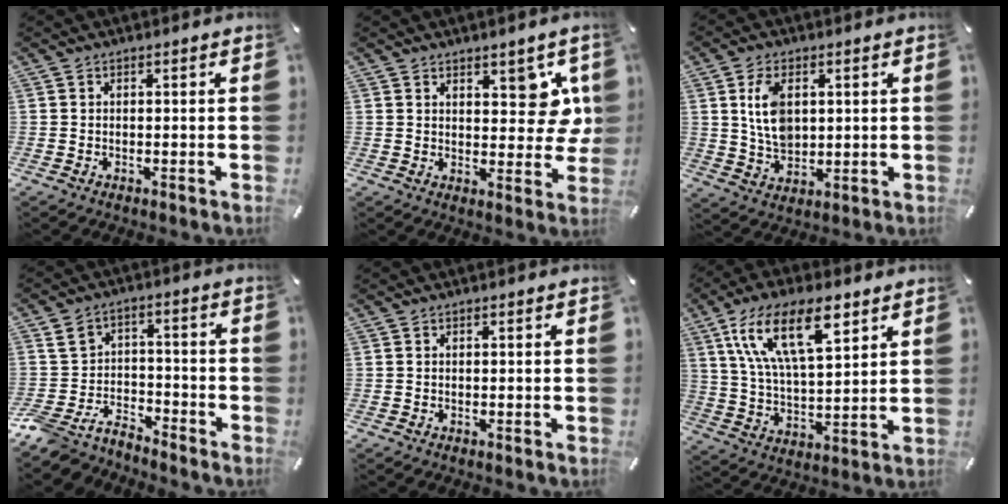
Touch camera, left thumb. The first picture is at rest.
{"total": 8.0, "force": [4.1, 5.1, 4.5], "torque": [-0.029, -0.033, 0.066]}
{"total": 8.1, "force": [2.0, 5.5, 5.7], "torque": [-0.123, -0.001, 0.031]}
{"total": 7.2, "force": [-3.7, 5.5, 2.8], "torque": [-0.075, 0.020, -0.075]}
{"total": 0.0}
{"total": 17.9, "force": [9.4, 7.7, 13.1], "torque": [-0.263, -0.018, 0.157]}